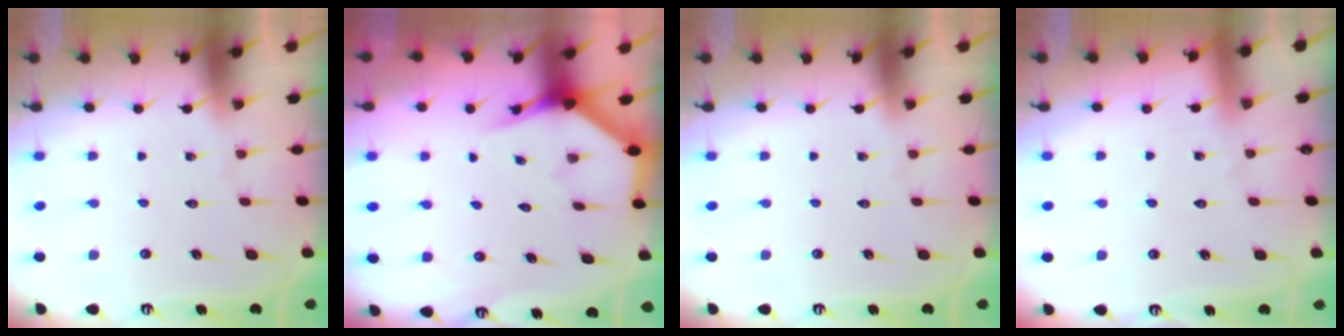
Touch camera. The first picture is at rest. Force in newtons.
{"total": 3.9, "press": 3.9, "slide": 0.2}
{"total": 0.0}
{"total": 3.4, "press": 3.4, "slide": 0.4}